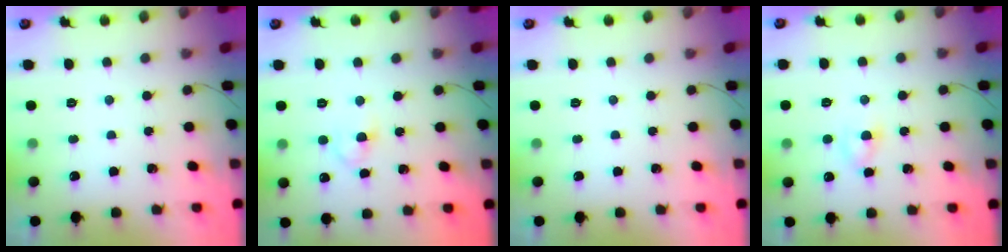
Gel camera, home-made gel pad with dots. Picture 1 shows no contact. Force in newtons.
{"total": 2.4, "press": 2.1, "slide": 1.1}
{"total": 0.0}
{"total": 2.4, "press": 2.2, "slide": 1.0}